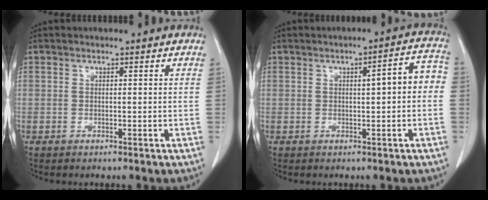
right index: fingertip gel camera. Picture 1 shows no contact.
{"total": 5.4, "force": [0.2, 1.1, 5.3], "torque": [-0.067, 0.025, 0.000]}